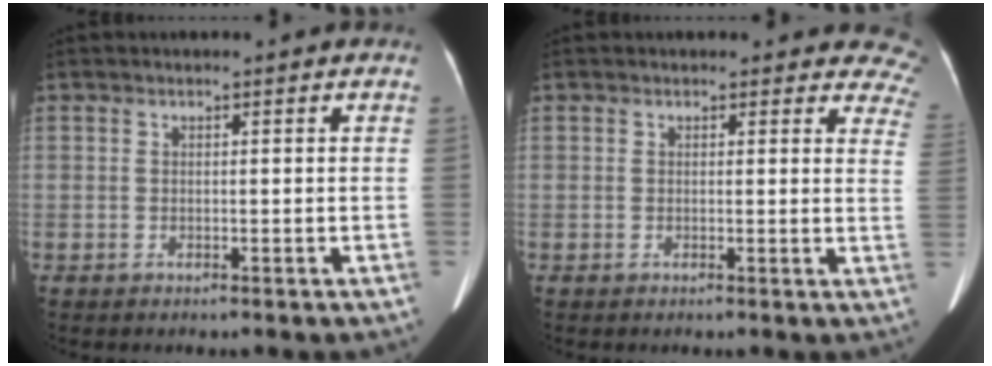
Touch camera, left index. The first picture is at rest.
{"total": 8.2, "force": [7.5, 3.1, 1.0], "torque": [0.039, -0.020, 0.039]}